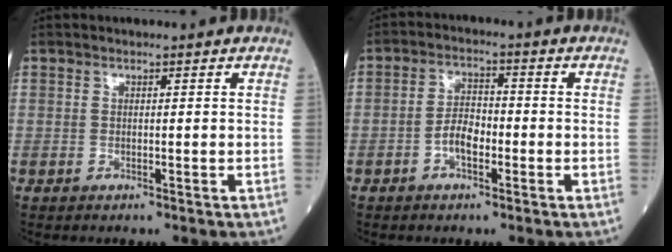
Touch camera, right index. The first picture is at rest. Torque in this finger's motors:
{"motor_torque": [0.88, -0.34, 0.41, 0.10]}